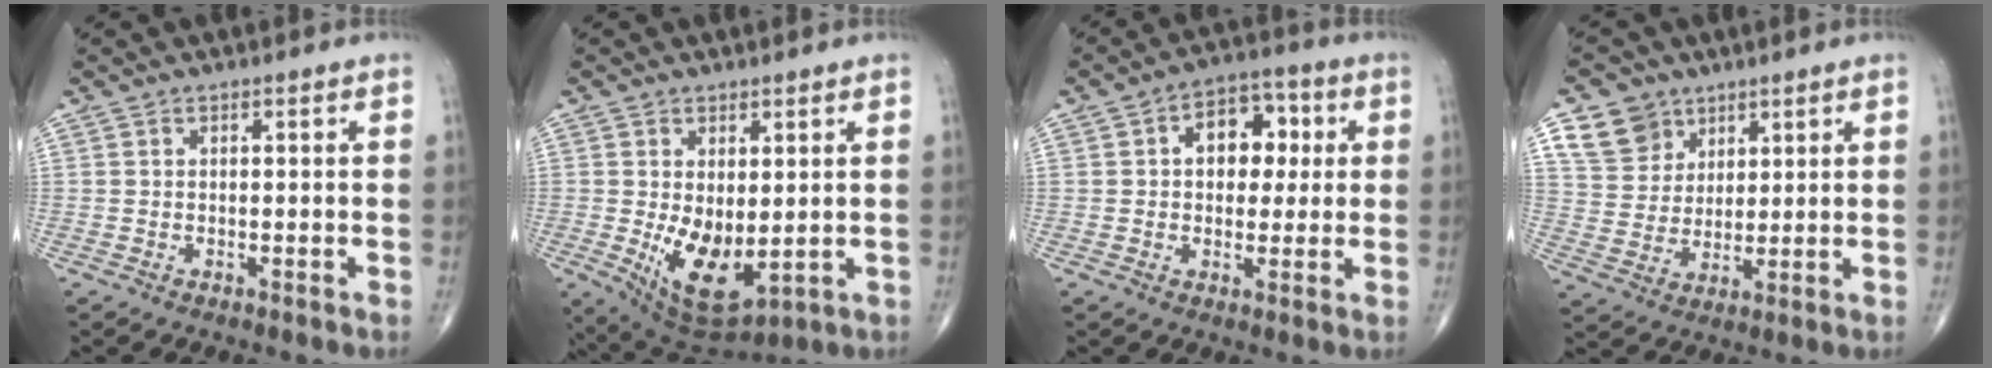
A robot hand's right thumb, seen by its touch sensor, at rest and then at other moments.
{"total": 10.9, "force": [-0.8, 5.9, 9.2], "torque": [-0.141, -0.021, 0.011]}
{"total": 9.7, "force": [1.7, 6.7, 6.8], "torque": [-0.055, 0.017, 0.021]}
{"total": 8.8, "force": [4.9, 7.0, 2.1], "torque": [-0.013, -0.025, 0.099]}